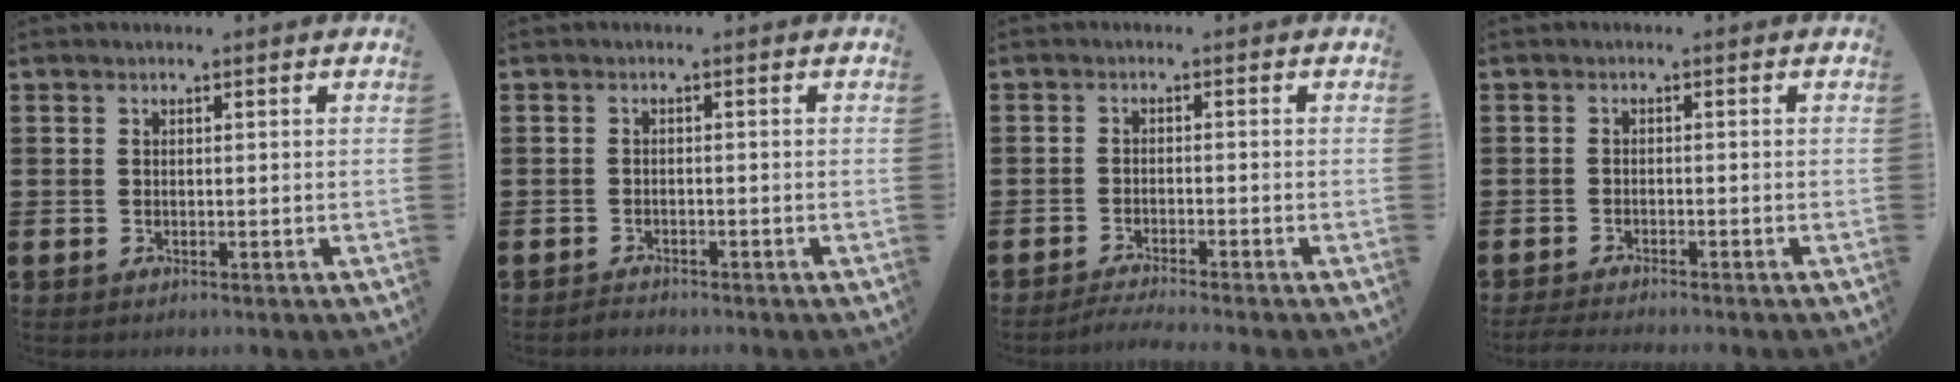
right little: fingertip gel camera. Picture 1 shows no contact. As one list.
[{"total": 0.9, "force": [-0.9, 0.1, 0.0], "torque": [-0.003, 0.001, -0.018]}, {"total": 1.5, "force": [-1.4, -0.2, 0.5], "torque": [-0.009, 0.002, -0.027]}, {"total": 1.3, "force": [-1.3, -0.1, 0.4], "torque": [-0.006, 0.002, -0.025]}]